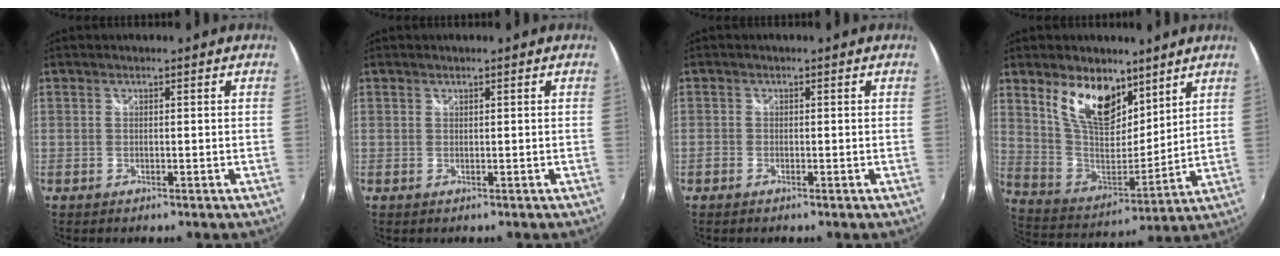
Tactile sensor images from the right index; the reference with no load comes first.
{"total": 0.0}
{"total": 1.1, "force": [-0.9, 0.7, 0.0], "torque": [-0.003, -0.001, -0.021]}
{"total": 14.9, "force": [8.9, 7.6, 9.1], "torque": [-0.176, -0.003, 0.173]}